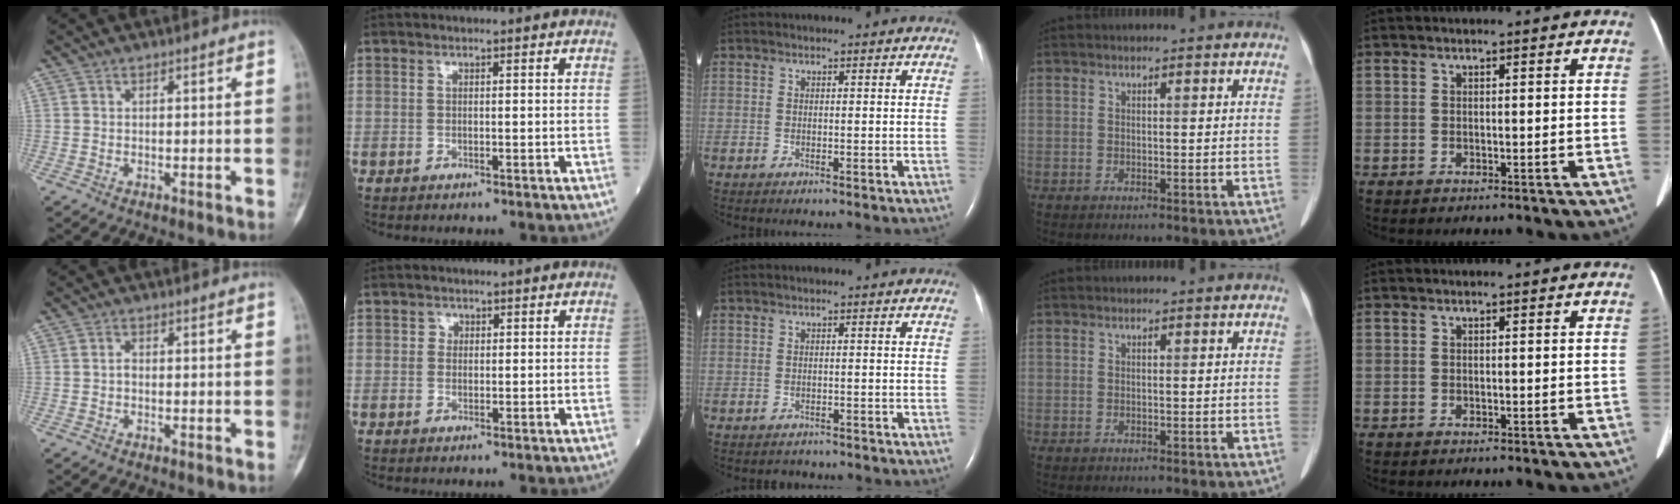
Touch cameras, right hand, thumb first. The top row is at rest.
{"thumb": {"total": 1.1, "force": [-0.2, 0.8, 0.7], "torque": [-0.008, 0.003, -0.006]}, "index": {"total": 1.0, "force": [0.3, 0.9, 0.3], "torque": [-0.002, -0.001, 0.004]}, "middle": {"total": 1.3, "force": [-1.1, 0.7, -0.2], "torque": [-0.003, 0.000, -0.016]}}